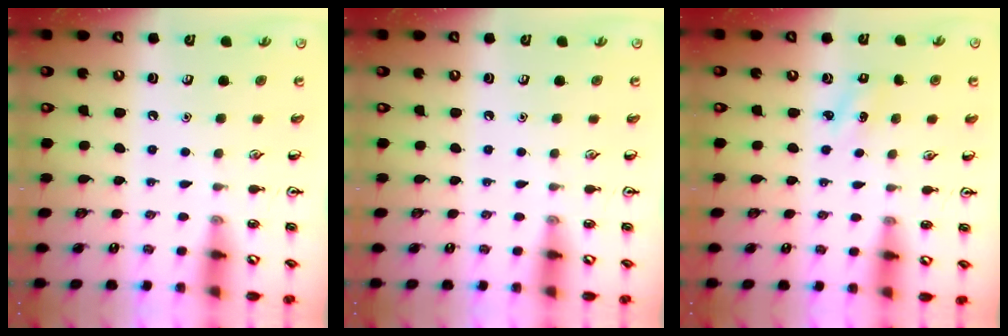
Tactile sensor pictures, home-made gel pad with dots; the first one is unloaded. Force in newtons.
{"total": 0.0}
{"total": 1.3, "press": 1.2, "slide": 0.5}